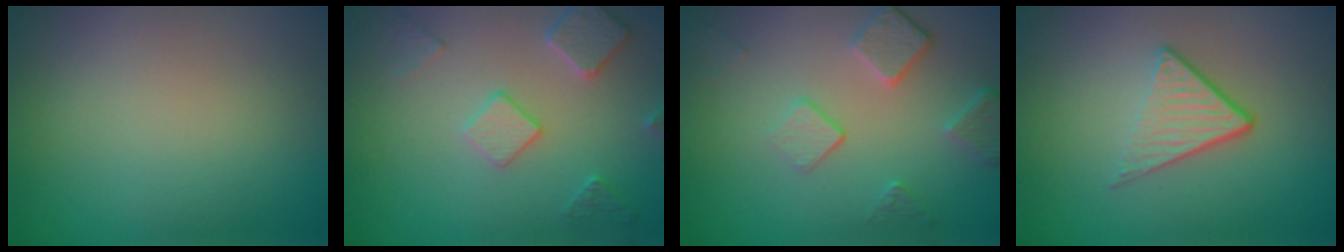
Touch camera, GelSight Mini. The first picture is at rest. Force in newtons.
{"total": 2.9, "press": 2.8, "slide": 0.5}
{"total": 3.8, "press": 2.9, "slide": 2.5}
{"total": 3.6, "press": 2.4, "slide": 2.7}